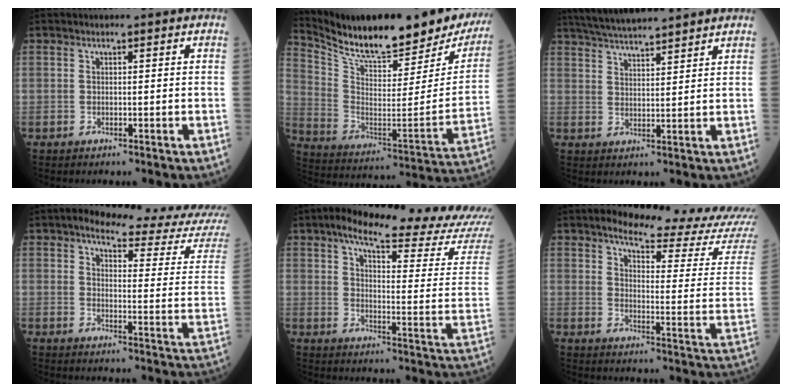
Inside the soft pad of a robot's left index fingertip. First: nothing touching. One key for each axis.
{"total": 28.7, "fx": 24.4, "fy": 6.0, "fz": 13.8, "tx": -0.235, "ty": -0.056, "tz": 0.342}
{"total": 10.9, "fx": 9.9, "fy": 0.1, "fz": 4.5, "tx": -0.083, "ty": 0.027, "tz": 0.154}
{"total": 14.8, "fx": 13.7, "fy": 0.0, "fz": 5.5, "tx": -0.067, "ty": -0.067, "tz": 0.150}
{"total": 23.7, "fx": 20.9, "fy": 0.9, "fz": 11.0, "tx": -0.161, "ty": -0.070, "tz": 0.255}
{"total": 19.3, "fx": 17.9, "fy": 0.1, "fz": 7.1, "tx": -0.102, "ty": -0.107, "tz": 0.208}